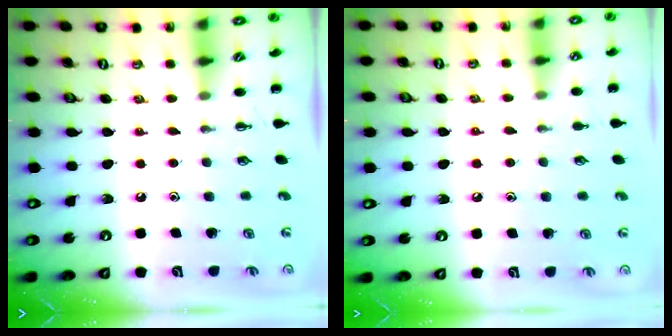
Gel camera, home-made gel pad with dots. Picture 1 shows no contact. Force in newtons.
{"total": 4.1, "press": 4.0, "slide": 1.1}